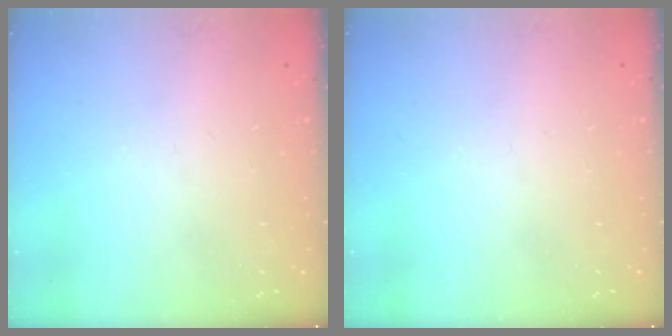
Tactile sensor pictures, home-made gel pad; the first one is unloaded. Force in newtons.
{"total": 0.0}